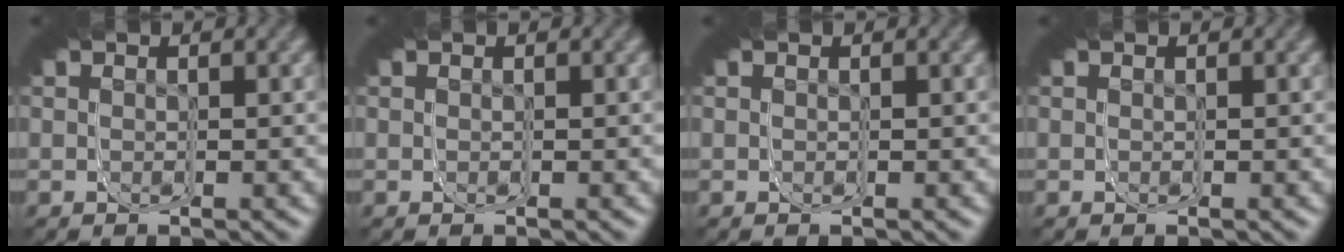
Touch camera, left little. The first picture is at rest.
{"total": 0.0}
{"total": 0.0}
{"total": 0.0}